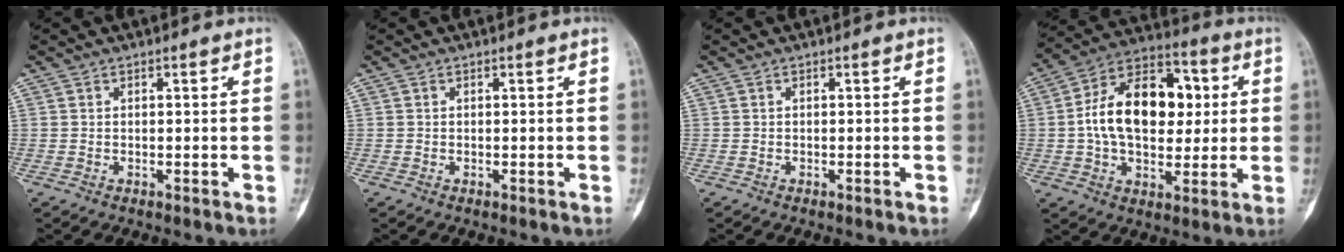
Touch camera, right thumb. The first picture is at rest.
{"total": 0.0}
{"total": 0.0}
{"total": 19.1, "force": [1.9, 12.2, 14.6], "torque": [-0.208, 0.024, 0.025]}